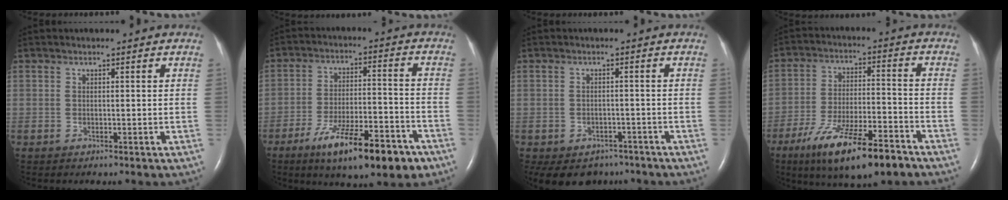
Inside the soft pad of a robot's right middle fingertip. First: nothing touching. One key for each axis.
{"total": 14.8, "fx": -9.2, "fy": 3.5, "fz": 11.0, "tx": -0.163, "ty": -0.006, "tz": -0.141}
{"total": 8.6, "fx": -6.4, "fy": 5.4, "fz": 2.0, "tx": -0.041, "ty": 0.007, "tz": -0.079}
{"total": 15.1, "fx": -10.1, "fy": 3.0, "fz": 10.9, "tx": -0.193, "ty": -0.022, "tz": -0.169}